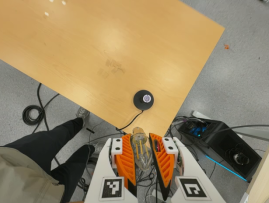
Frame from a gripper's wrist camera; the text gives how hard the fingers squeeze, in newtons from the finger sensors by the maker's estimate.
{"total": 22.8, "left": 24.7, "right": 20.9}